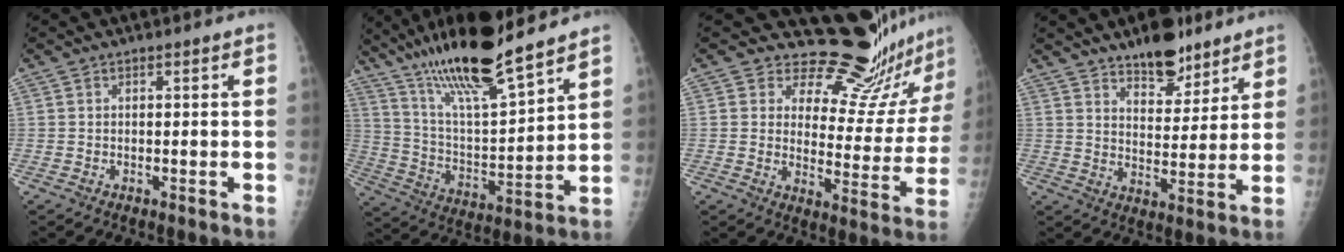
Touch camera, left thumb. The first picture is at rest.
{"total": 19.5, "force": [15.5, 2.3, 11.6], "torque": [-0.190, -0.070, 0.283]}
{"total": 16.9, "force": [16.1, 3.5, 3.9], "torque": [-0.011, -0.154, 0.197]}
{"total": 10.6, "force": [8.0, 4.6, 5.3], "torque": [-0.048, -0.054, 0.127]}